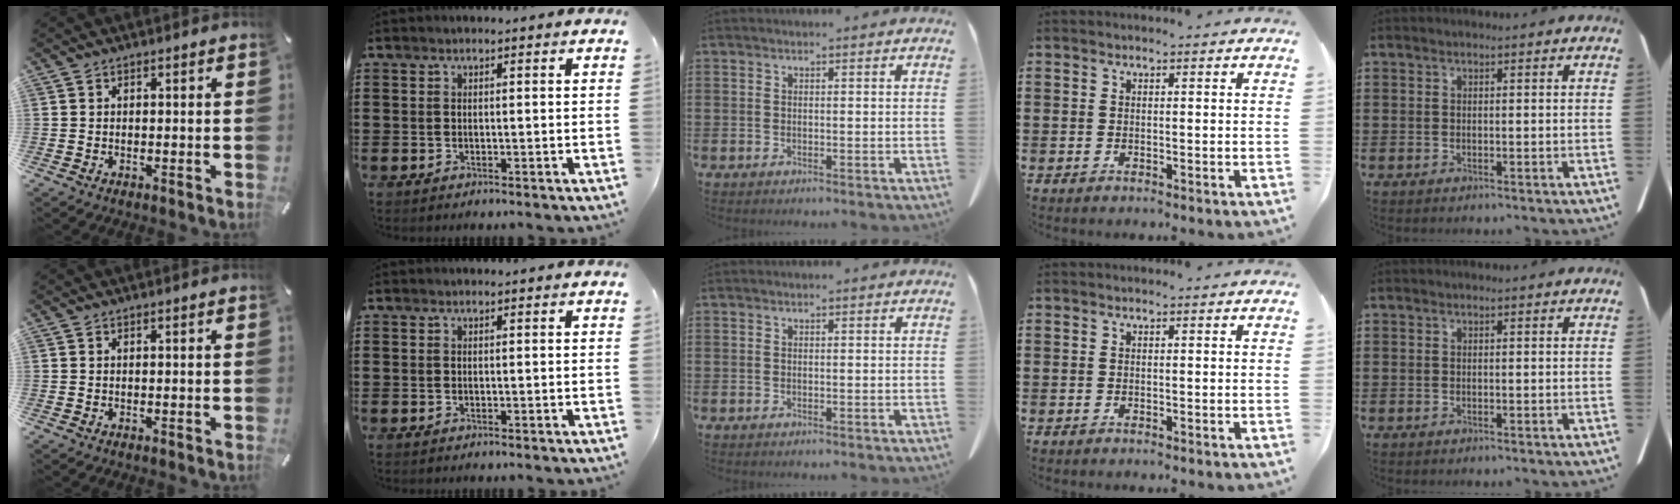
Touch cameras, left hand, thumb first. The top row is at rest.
{}